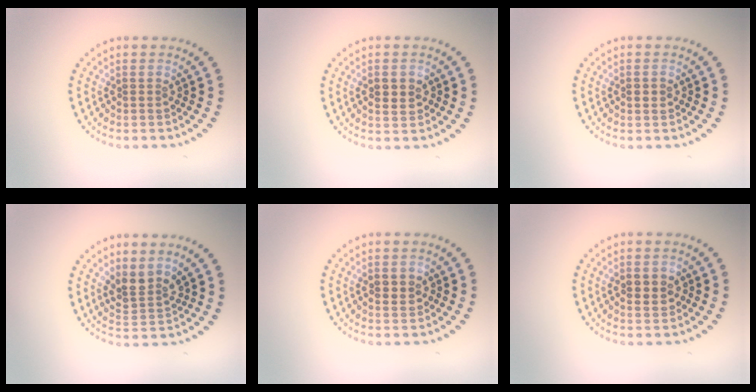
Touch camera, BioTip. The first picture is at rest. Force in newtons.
{"total": 1.7, "press": 1.7, "slide": 0.2}
{"total": 1.4, "press": 1.4, "slide": 0.1}
{"total": 2.9, "press": 2.4, "slide": 1.6}
{"total": 1.3, "press": 1.3, "slide": 0.3}
{"total": 1.7, "press": 1.7, "slide": 0.2}